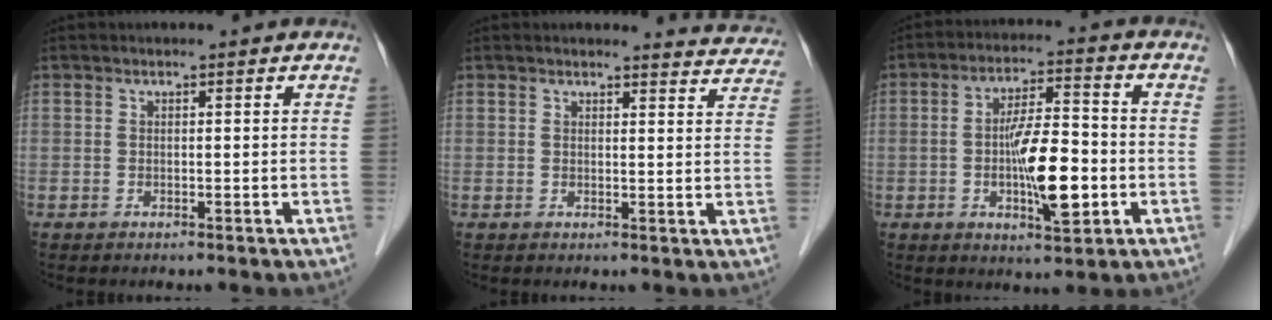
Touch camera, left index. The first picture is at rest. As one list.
[{"total": 5.9, "force": [5.8, 1.0, -0.3], "torque": [0.016, -0.025, 0.041]}, {"total": 10.3, "force": [-2.1, 2.3, 9.8], "torque": [-0.174, 0.002, -0.035]}]